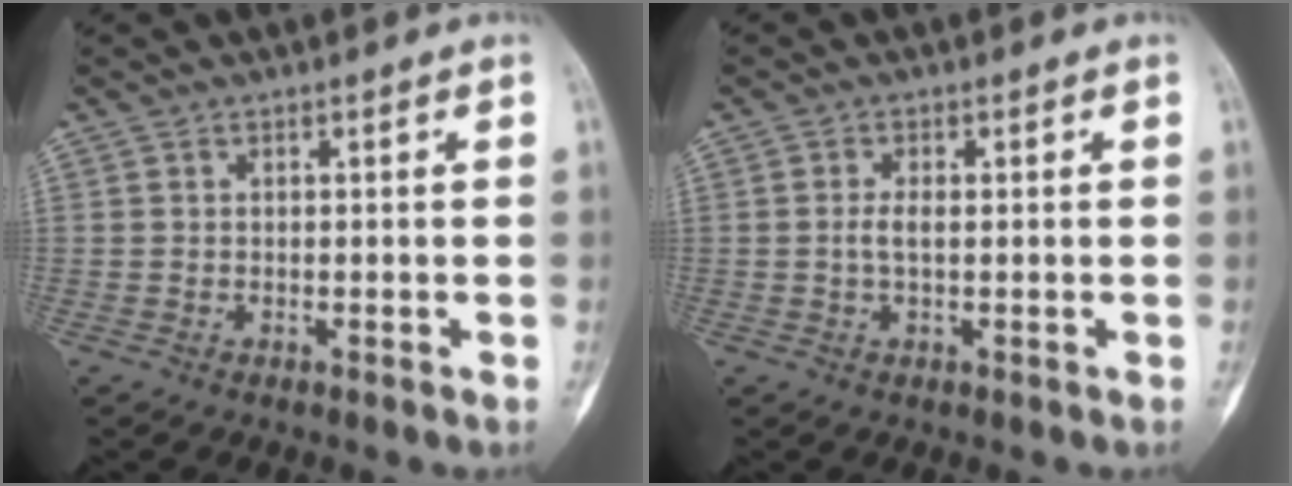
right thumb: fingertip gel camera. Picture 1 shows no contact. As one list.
[{"total": 2.2, "force": [0.1, 1.0, 2.0], "torque": [-0.047, 0.004, 0.001]}]